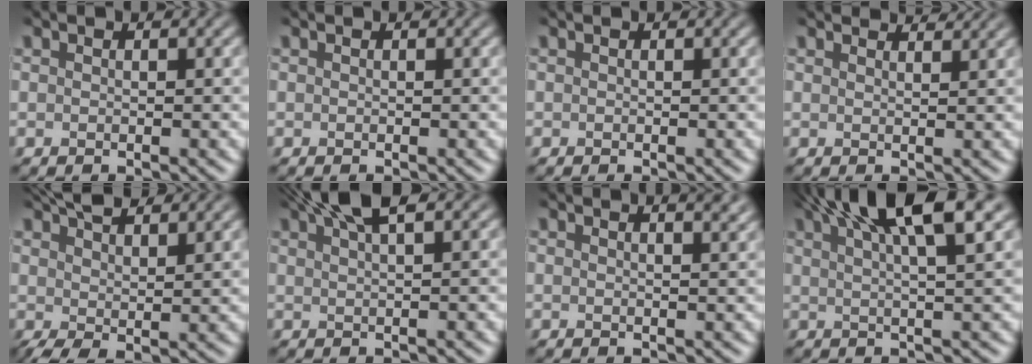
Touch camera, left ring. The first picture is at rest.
{"total": 0.0}
{"total": 0.0}
{"total": 3.1, "force": [3.0, 0.4, 0.9], "torque": [-0.013, 0.005, 0.033]}
{"total": 5.3, "force": [3.4, 1.8, 3.6], "torque": [-0.069, 0.007, 0.062]}
{"total": 4.4, "force": [3.0, 0.8, 3.1], "torque": [-0.037, 0.015, 0.047]}
{"total": 3.0, "force": [2.2, 1.1, 1.7], "torque": [-0.003, 0.016, 0.006]}
{"total": 9.4, "force": [5.4, 2.2, 7.4], "torque": [-0.079, 0.031, 0.067]}